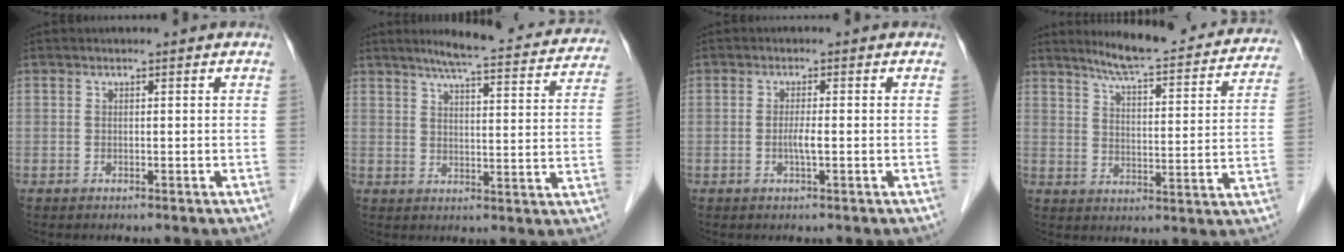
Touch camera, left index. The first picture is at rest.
{"total": 19.1, "force": [17.2, 2.0, 8.2], "torque": [-0.102, -0.009, 0.205]}
{"total": 1.8, "force": [-0.4, 0.0, 1.8], "torque": [-0.036, -0.001, -0.008]}
{"total": 20.5, "force": [18.5, 2.5, 8.5], "torque": [-0.113, -0.026, 0.232]}